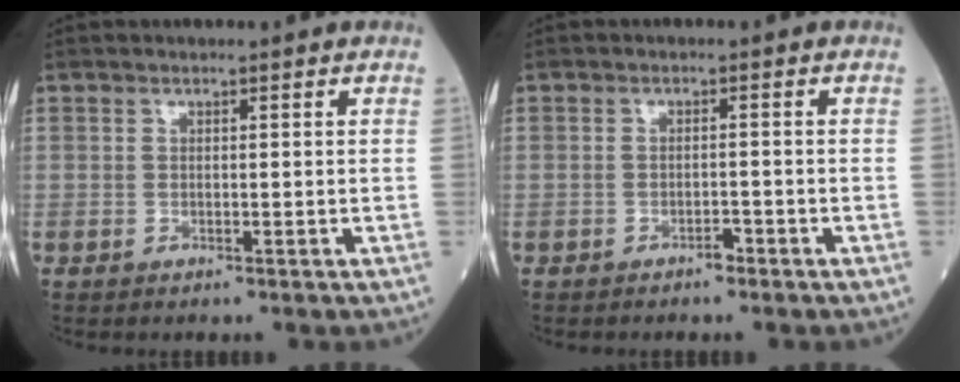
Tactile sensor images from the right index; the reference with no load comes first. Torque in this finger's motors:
{"motor_torque": [0.36, -0.26, 0.06, 0.04]}